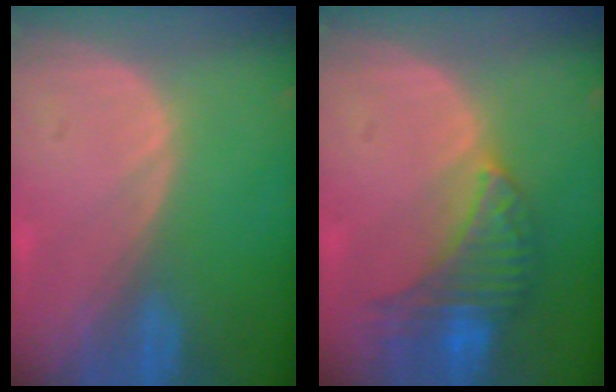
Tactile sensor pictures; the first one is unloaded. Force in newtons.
{"total": 7.4, "press": 7.1, "slide": 2.1}